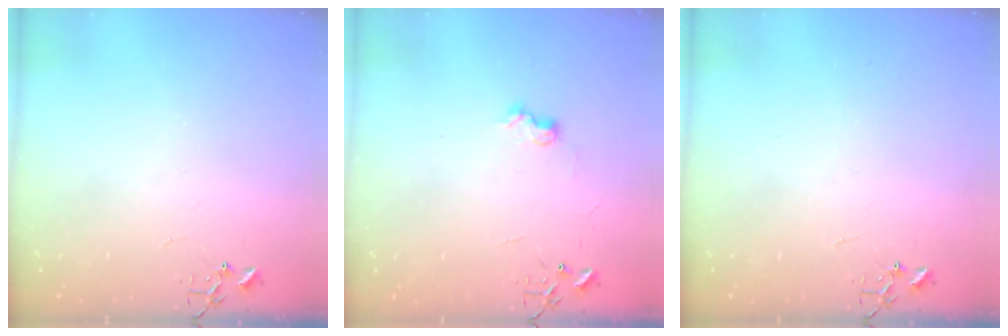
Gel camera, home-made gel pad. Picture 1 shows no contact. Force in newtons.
{"total": 7.2, "press": 7.2, "slide": 0.6}
{"total": 0.0}